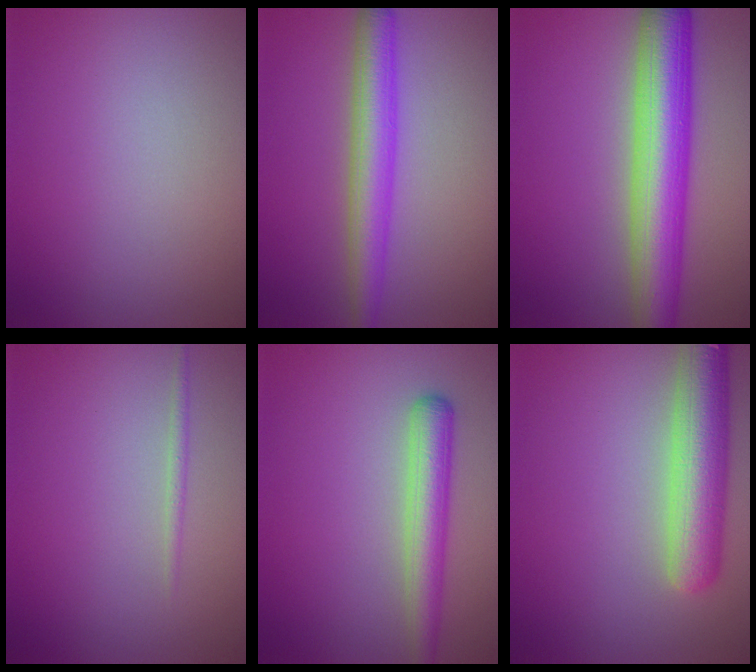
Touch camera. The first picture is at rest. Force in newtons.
{"total": 4.3, "press": 4.3, "slide": 0.1}
{"total": 8.0, "press": 8.0, "slide": 0.3}
{"total": 0.8, "press": 0.7, "slide": 0.1}
{"total": 3.5, "press": 3.5, "slide": 0.1}
{"total": 6.3, "press": 6.3, "slide": 0.3}